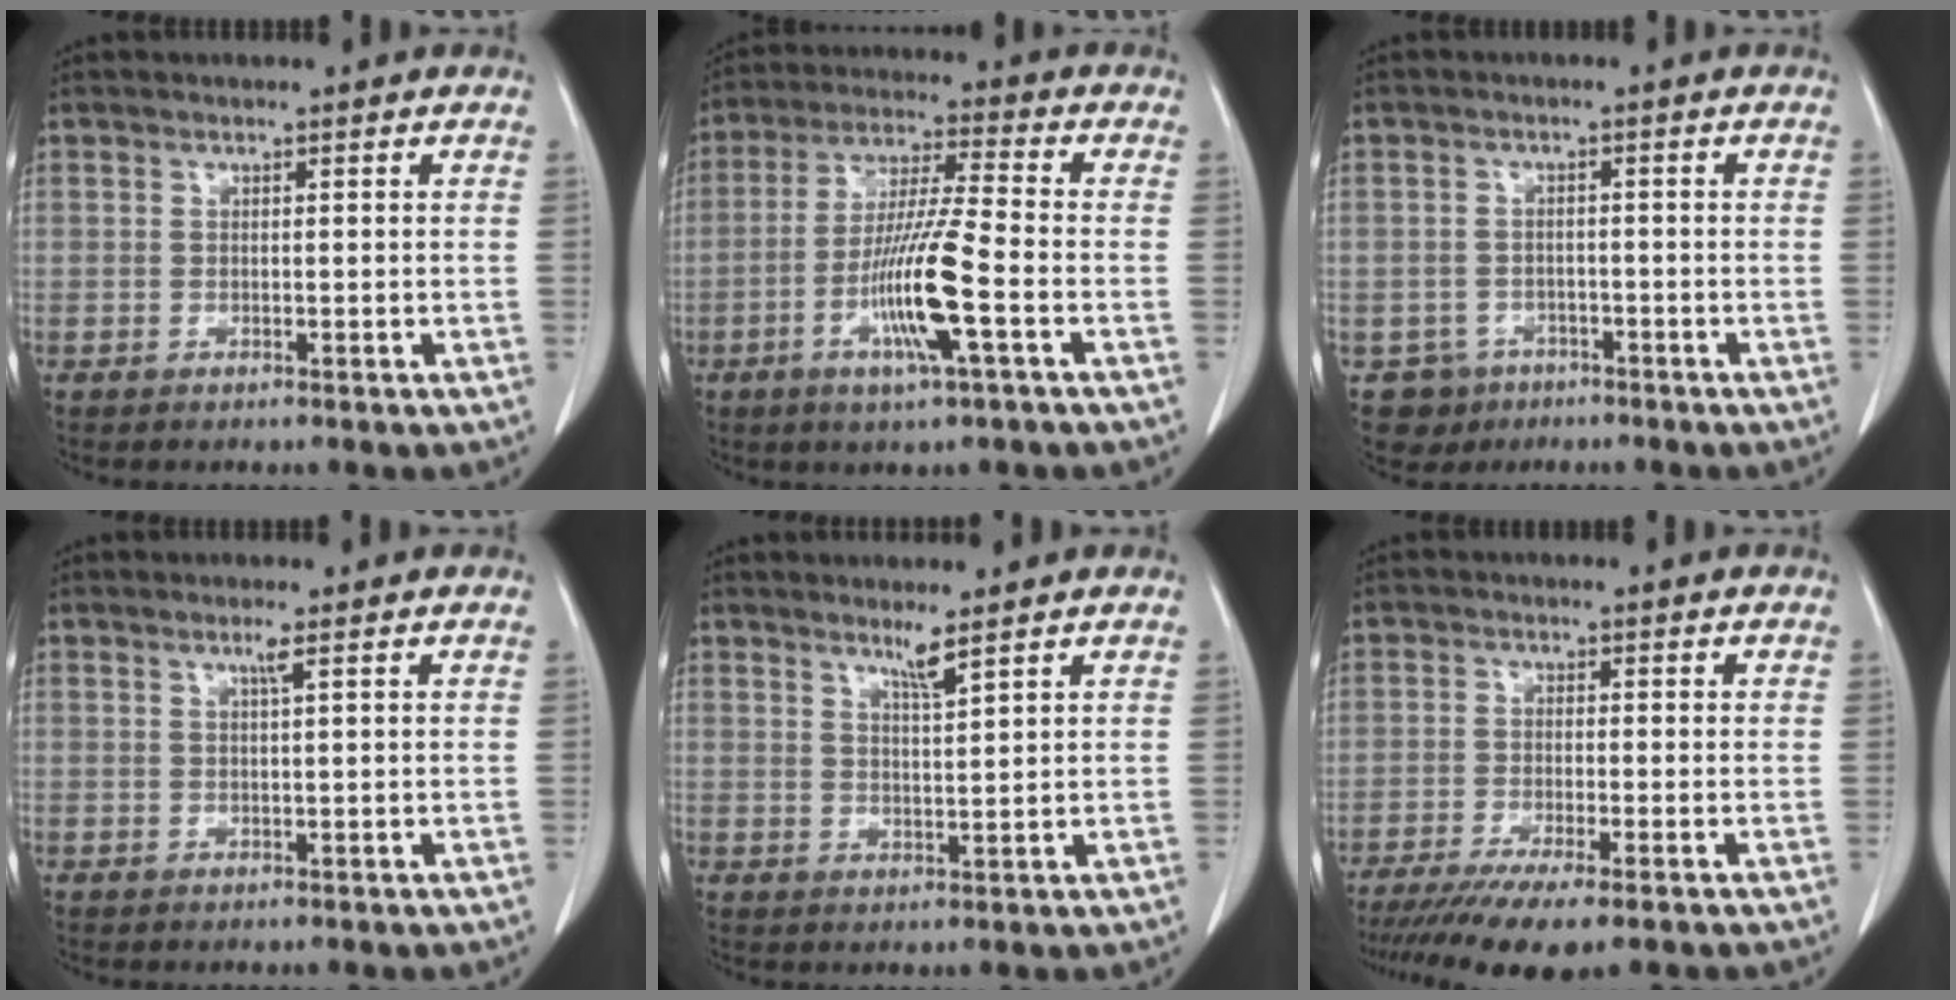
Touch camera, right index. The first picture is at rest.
{"total": 11.7, "force": [-3.8, 0.0, 11.0], "torque": [-0.214, -0.010, -0.072]}
{"total": 4.8, "force": [-2.7, 4.0, -0.1], "torque": [0.004, 0.009, -0.039]}
{"total": 1.3, "force": [0.6, -0.3, 1.1], "torque": [-0.026, -0.002, 0.014]}
{"total": 2.7, "force": [2.1, -0.6, 1.7], "torque": [-0.032, -0.009, 0.041]}
{"total": 9.0, "force": [-6.4, 1.1, 6.2], "torque": [-0.098, -0.017, -0.105]}